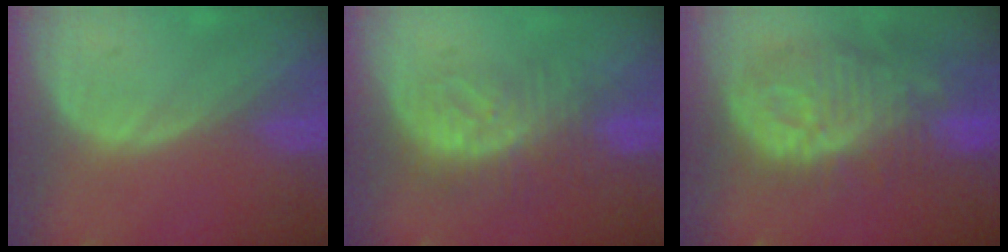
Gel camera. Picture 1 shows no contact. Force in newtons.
{"total": 8.1, "press": 7.5, "slide": 3.2}
{"total": 12.5, "press": 11.1, "slide": 5.6}